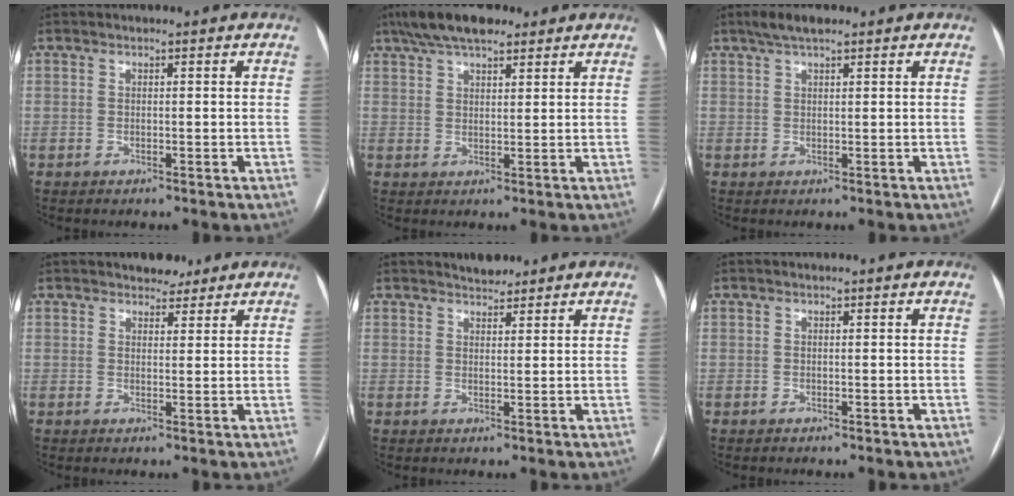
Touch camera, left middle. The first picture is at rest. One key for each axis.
{"total": 9.5, "fx": 7.1, "fy": 3.2, "fz": 5.5, "tx": -0.098, "ty": 0.031, "tz": 0.121}
{"total": 3.8, "fx": 2.7, "fy": 1.0, "fz": 2.5, "tx": -0.051, "ty": 0.018, "tz": 0.049}
{"total": 3.1, "fx": 2.6, "fy": 1.6, "fz": 0.7, "tx": -0.006, "ty": 0.002, "tz": 0.037}
{"total": 2.5, "fx": 2.3, "fy": 0.9, "fz": 0.4, "tx": -0.010, "ty": 0.003, "tz": 0.037}
{"total": 0.0}